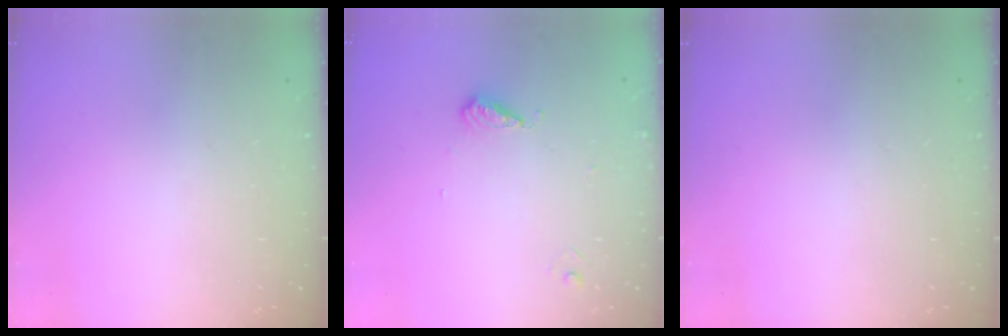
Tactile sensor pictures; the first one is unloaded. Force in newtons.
{"total": 5.0, "press": 4.9, "slide": 0.6}
{"total": 0.0}